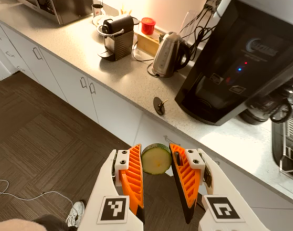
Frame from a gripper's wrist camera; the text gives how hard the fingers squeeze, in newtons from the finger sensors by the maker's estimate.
{"total": 7.7, "left": 8.1, "right": 7.2}